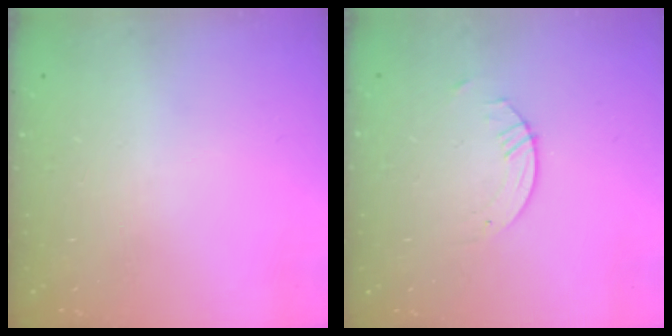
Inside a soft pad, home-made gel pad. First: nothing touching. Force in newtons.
{"total": 0.8, "press": 0.8, "slide": 0.2}